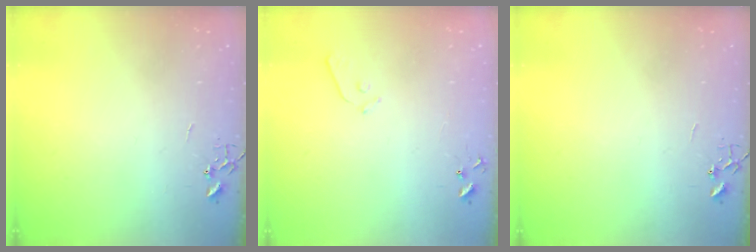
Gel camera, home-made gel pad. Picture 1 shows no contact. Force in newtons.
{"total": 6.6, "press": 6.6, "slide": 0.7}
{"total": 0.0}